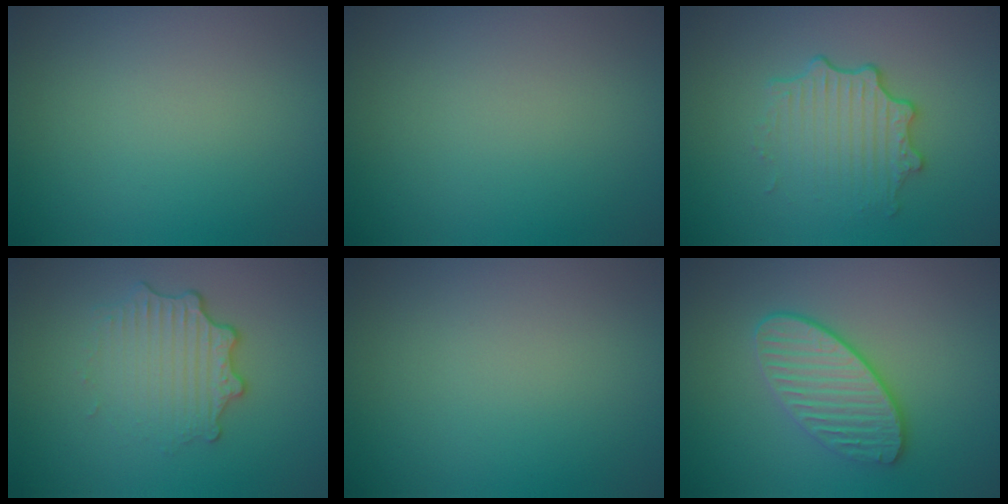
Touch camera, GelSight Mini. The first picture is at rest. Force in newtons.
{"total": 0.0}
{"total": 3.4, "press": 2.7, "slide": 2.1}
{"total": 3.2, "press": 2.5, "slide": 2.1}
{"total": 0.0}
{"total": 3.5, "press": 3.3, "slide": 1.3}